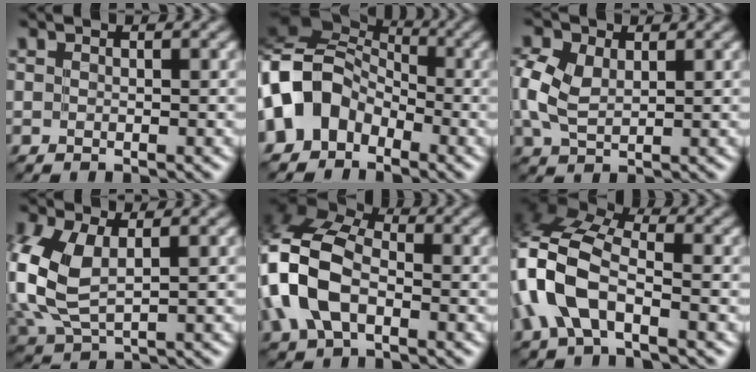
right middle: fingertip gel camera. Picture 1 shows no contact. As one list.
[{"total": 9.4, "force": [-3.0, 7.1, 5.3], "torque": [-0.100, 0.007, -0.078]}, {"total": 4.6, "force": [0.6, 3.1, 3.4], "torque": [-0.087, 0.004, 0.009]}, {"total": 7.6, "force": [0.7, 4.2, 6.2], "torque": [-0.166, -0.003, 0.013]}, {"total": 9.9, "force": [-1.7, 6.2, 7.5], "torque": [-0.193, 0.012, -0.056]}, {"total": 9.5, "force": [-2.2, 5.2, 7.7], "torque": [-0.191, 0.009, -0.063]}]